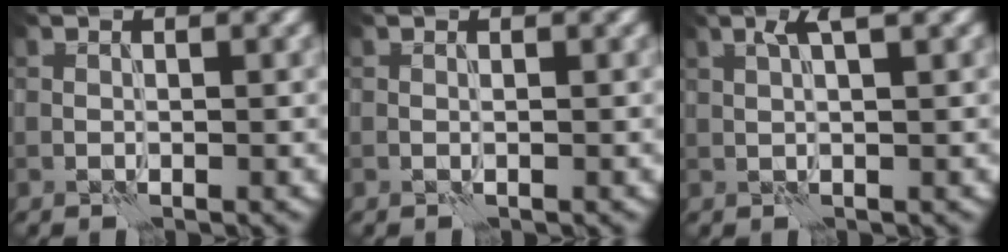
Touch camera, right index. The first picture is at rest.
{"total": 0.0}
{"total": 2.3, "force": [1.1, 0.0, 2.0], "torque": [-0.041, 0.004, 0.021]}